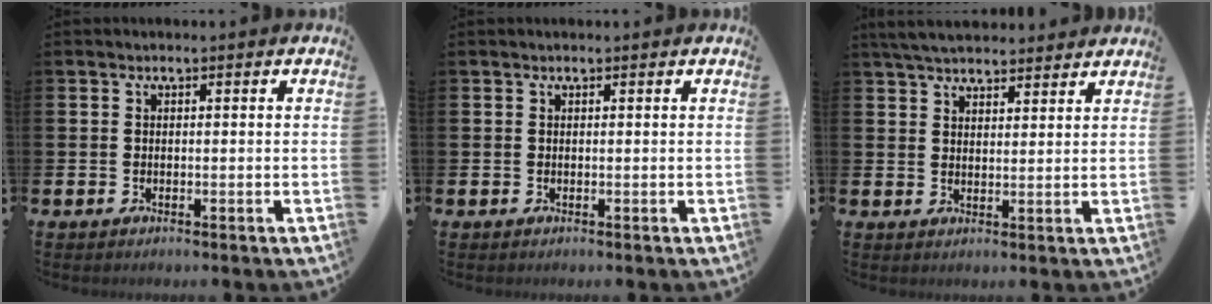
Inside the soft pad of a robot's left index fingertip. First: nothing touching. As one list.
[{"total": 0.0}, {"total": 4.9, "force": [4.7, 1.1, 1.0], "torque": [-0.032, -0.016, 0.086]}]